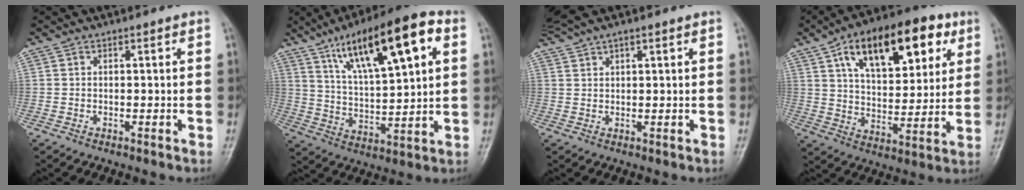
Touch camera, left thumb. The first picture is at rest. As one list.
[{"total": 19.7, "force": [8.9, 5.9, 16.5], "torque": [-0.247, -0.009, 0.153]}, {"total": 4.5, "force": [3.5, 0.6, 2.8], "torque": [-0.063, 0.022, 0.072]}, {"total": 21.4, "force": [9.8, 10.7, 15.8], "torque": [-0.200, -0.015, 0.156]}]